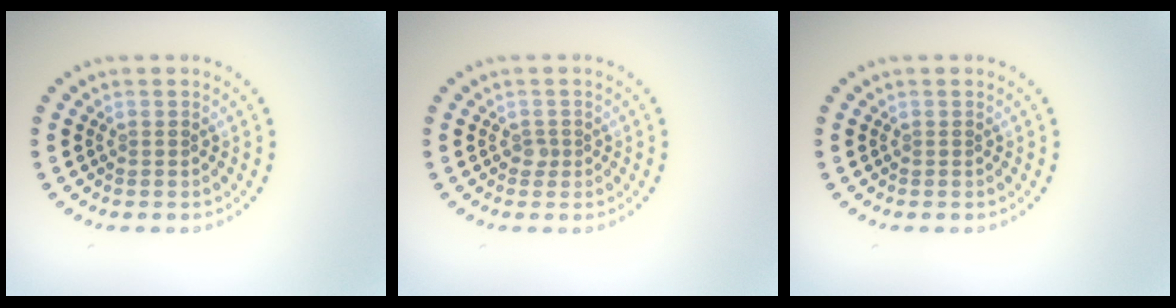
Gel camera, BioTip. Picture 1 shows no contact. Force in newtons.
{"total": 0.8, "press": 0.6, "slide": 0.5}
{"total": 0.0}